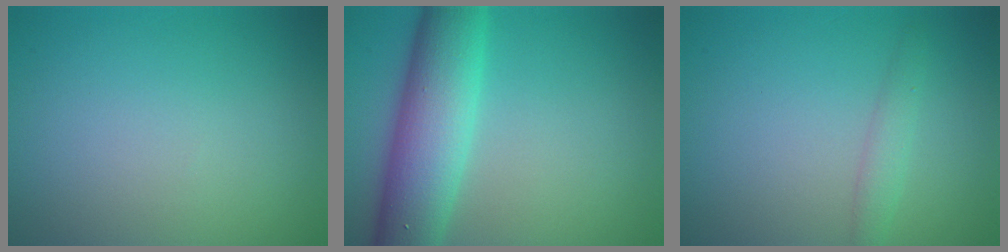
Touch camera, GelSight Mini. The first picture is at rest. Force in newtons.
{"total": 8.2, "press": 8.2, "slide": 0.3}
{"total": 1.5, "press": 1.5, "slide": 0.0}